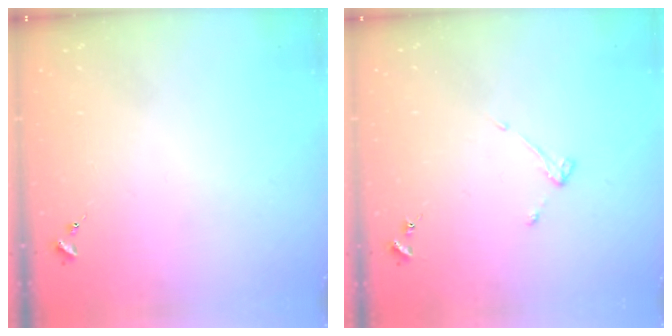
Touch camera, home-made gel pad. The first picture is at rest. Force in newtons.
{"total": 3.1, "press": 3.0, "slide": 0.5}